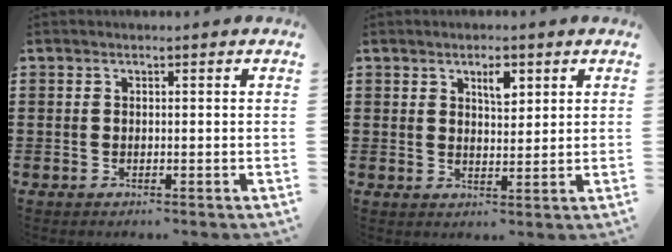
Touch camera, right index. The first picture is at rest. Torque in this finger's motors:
{"motor_torque": [0.02, -0.02, 0.05, 0.03]}